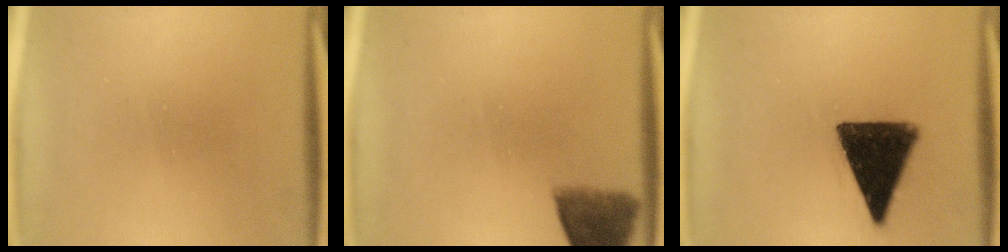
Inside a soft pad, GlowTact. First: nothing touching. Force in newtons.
{"total": 6.2}
{"total": 12.9}